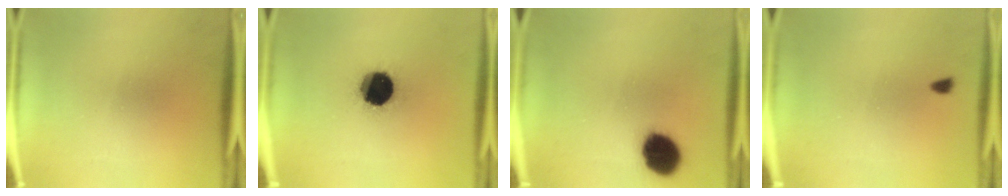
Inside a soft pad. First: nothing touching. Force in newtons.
{"total": 18.4}
{"total": 10.7}
{"total": 1.1}